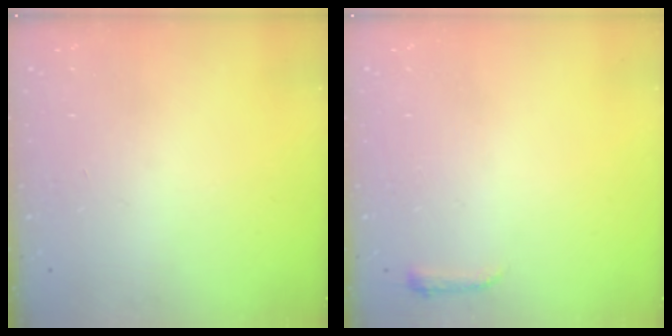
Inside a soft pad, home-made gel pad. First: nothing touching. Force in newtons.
{"total": 3.0, "press": 2.9, "slide": 0.6}